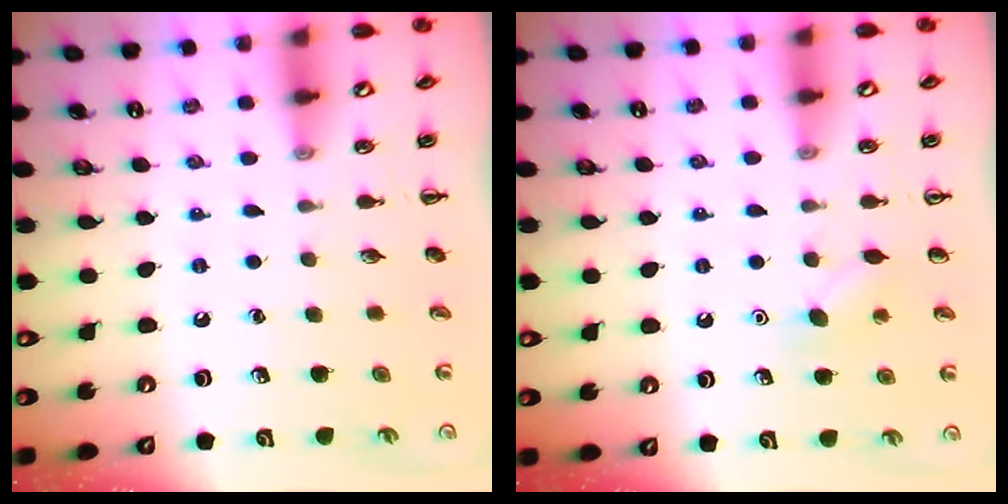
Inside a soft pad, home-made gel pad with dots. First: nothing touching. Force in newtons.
{"total": 4.8, "press": 4.5, "slide": 1.4}